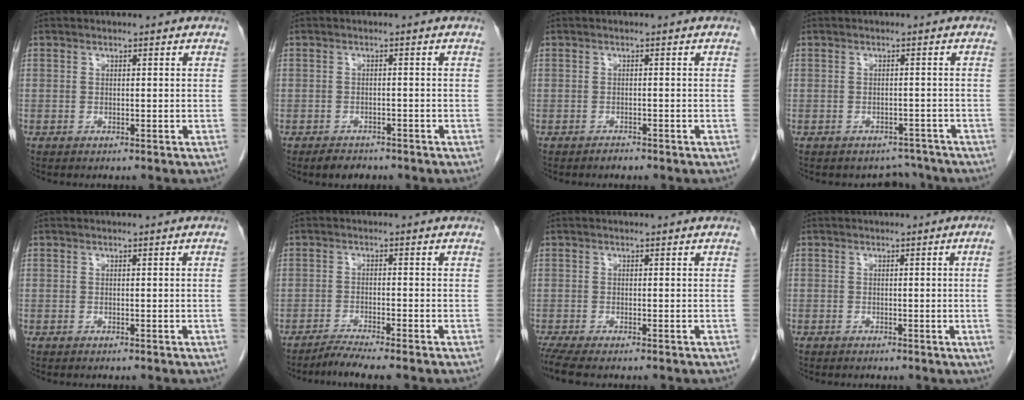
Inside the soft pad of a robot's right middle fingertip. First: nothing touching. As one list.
[{"total": 2.8, "force": [-2.2, 1.5, 0.9], "torque": [-0.018, 0.000, -0.028]}, {"total": 1.0, "force": [-0.9, 0.2, 0.2], "torque": [-0.007, 0.000, -0.013]}, {"total": 3.4, "force": [-2.9, 1.6, -0.4], "torque": [0.012, 0.011, -0.038]}, {"total": 0.6, "force": [0.0, -0.3, 0.5], "torque": [0.002, 0.002, 0.001]}, {"total": 3.5, "force": [-3.1, -0.8, 1.4], "torque": [-0.029, -0.012, -0.061]}, {"total": 3.4, "force": [-2.8, 0.2, 2.0], "torque": [-0.036, -0.009, -0.051]}, {"total": 3.1, "force": [-0.4, -1.2, 2.9], "torque": [-0.029, -0.003, -0.005]}]